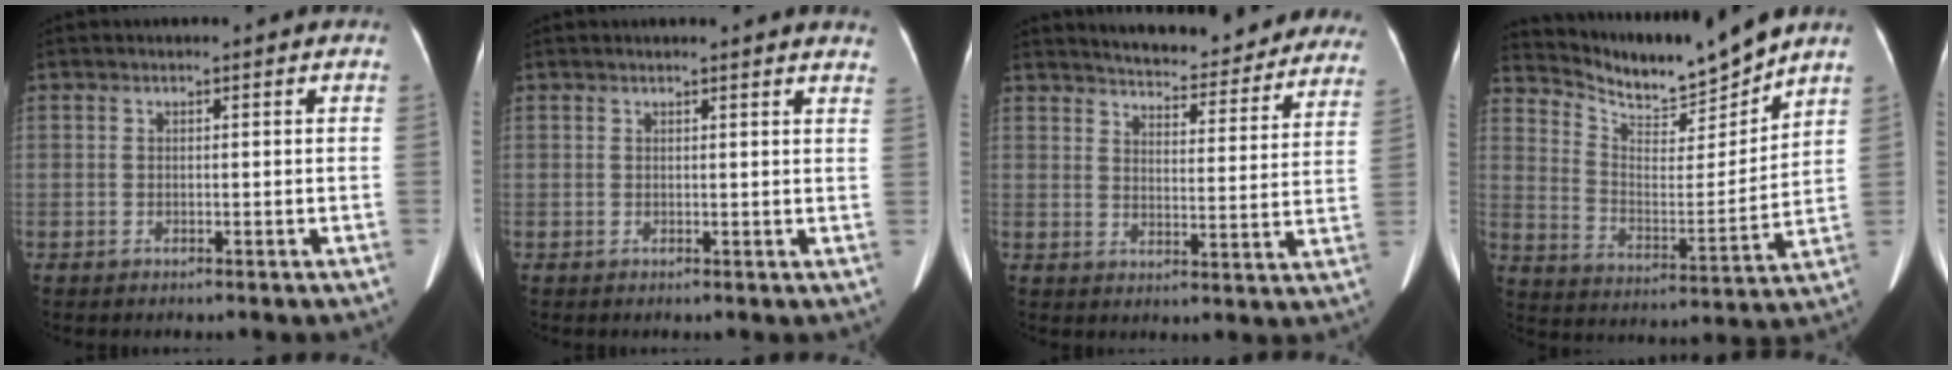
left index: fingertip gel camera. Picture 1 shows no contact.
{"total": 7.3, "force": [6.9, 0.2, 2.1], "torque": [-0.016, -0.012, 0.051]}
{"total": 22.3, "force": [20.6, 4.2, 7.2], "torque": [-0.088, -0.055, 0.242]}
{"total": 12.1, "force": [11.8, 0.2, 2.7], "torque": [-0.067, -0.012, 0.213]}